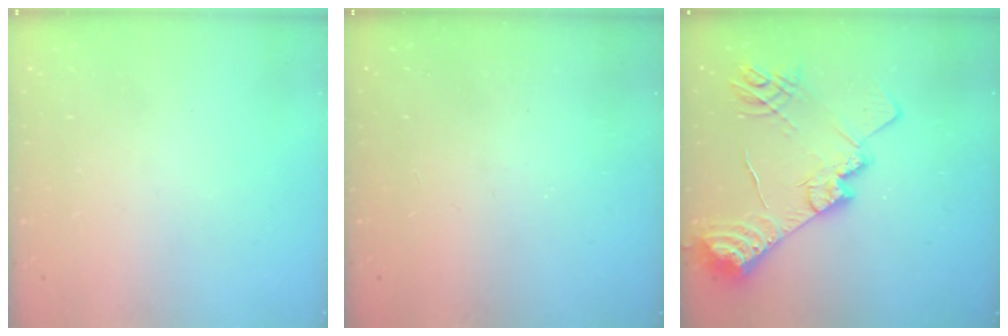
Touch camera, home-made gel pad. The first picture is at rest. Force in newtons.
{"total": 6.2, "press": 6.2, "slide": 0.6}
{"total": 20.1, "press": 20.0, "slide": 1.4}